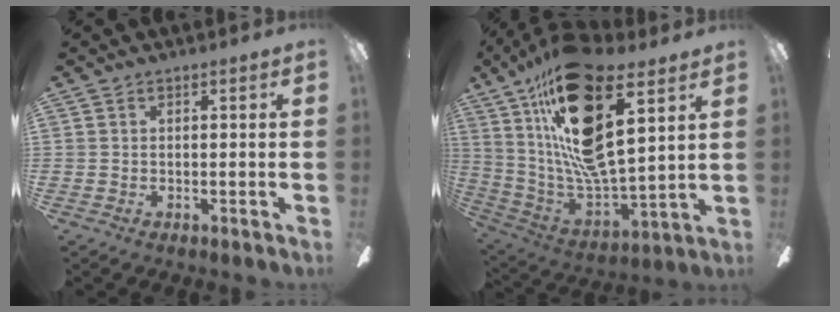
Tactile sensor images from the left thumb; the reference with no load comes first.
{"total": 22.5, "force": [12.3, 7.6, 17.2], "torque": [-0.339, -0.067, 0.207]}